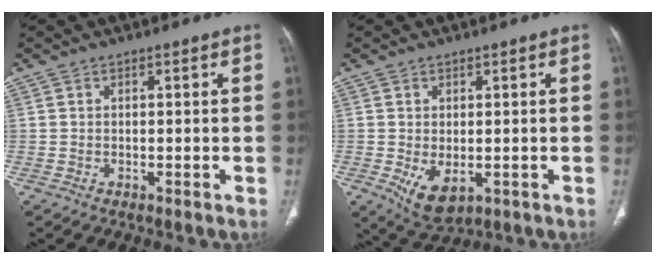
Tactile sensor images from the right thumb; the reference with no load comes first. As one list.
[{"total": 6.2, "force": [-1.4, 3.5, 4.8], "torque": [-0.083, -0.011, -0.007]}]